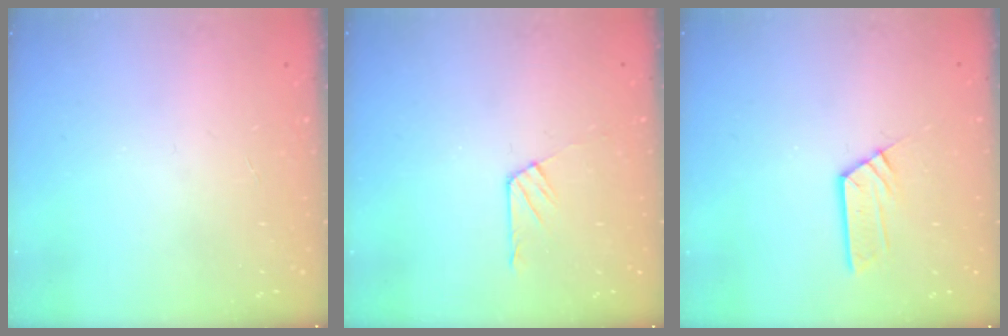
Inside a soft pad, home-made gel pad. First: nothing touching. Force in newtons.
{"total": 5.5, "press": 5.5, "slide": 1.0}
{"total": 4.7, "press": 4.7, "slide": 0.1}